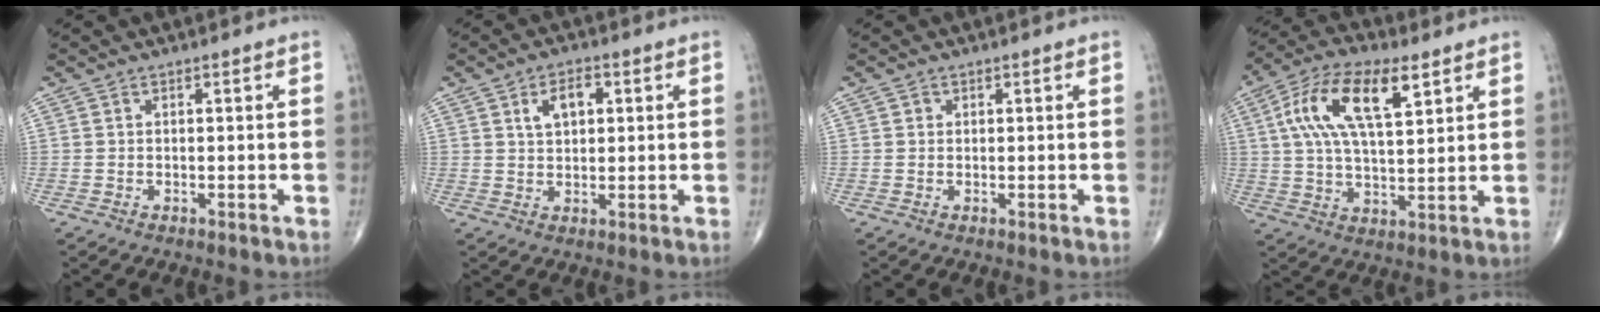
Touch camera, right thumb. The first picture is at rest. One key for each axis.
{"total": 5.3, "fx": 1.8, "fy": 3.2, "fz": 3.9, "tx": -0.054, "ty": 0.002, "tz": 0.030}
{"total": 0.7, "fx": 0.2, "fy": 0.6, "fz": 0.1, "tx": 0.003, "ty": 0.001, "tz": 0.003}
{"total": 15.6, "fx": 5.9, "fy": 6.6, "fz": 12.9, "tx": -0.239, "ty": 0.004, "tz": 0.104}